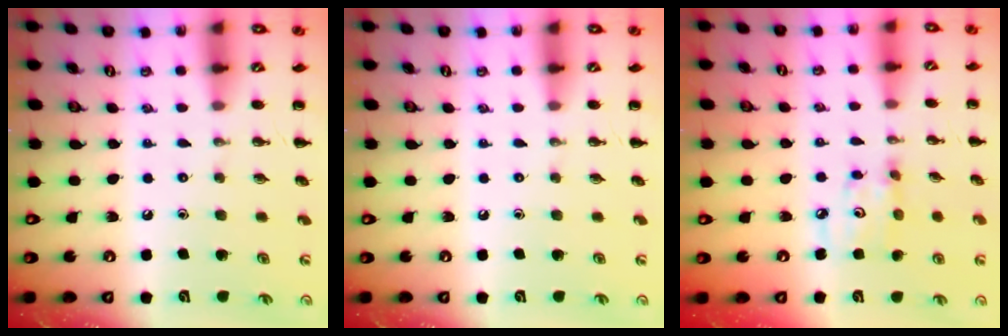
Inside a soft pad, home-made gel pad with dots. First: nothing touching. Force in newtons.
{"total": 0.0}
{"total": 4.6, "press": 4.6, "slide": 0.5}